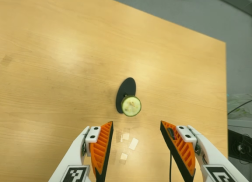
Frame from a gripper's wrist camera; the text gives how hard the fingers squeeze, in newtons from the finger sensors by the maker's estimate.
{"total": 0.0}